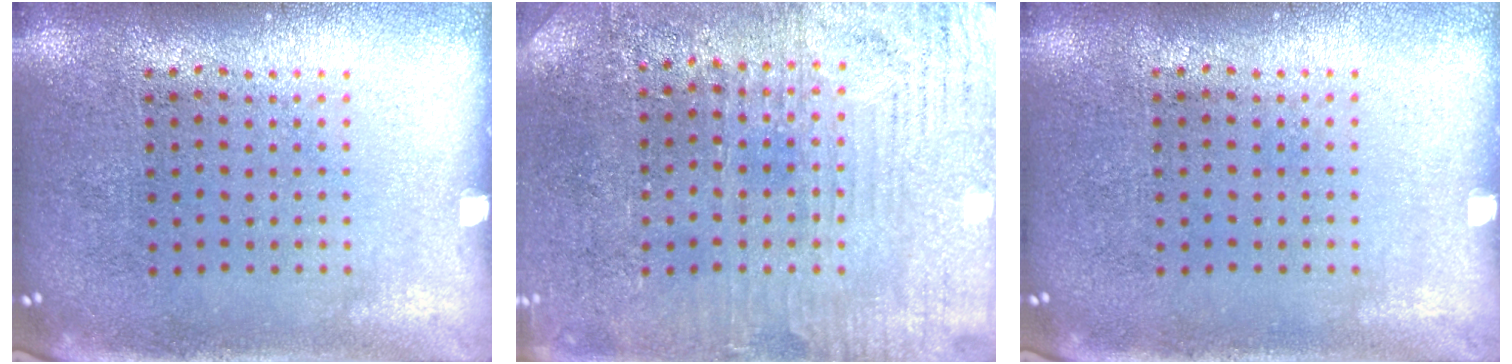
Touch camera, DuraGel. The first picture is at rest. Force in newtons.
{"total": 3.2, "press": 3.1, "slide": 0.7}
{"total": 0.0}